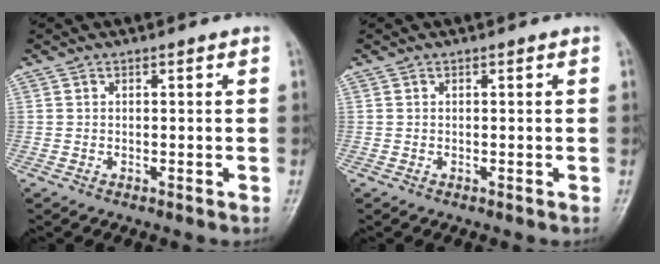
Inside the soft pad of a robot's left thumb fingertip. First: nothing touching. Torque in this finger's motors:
{"motor_torque": [0.00, 0.00, -0.03, 0.00, 0.00]}